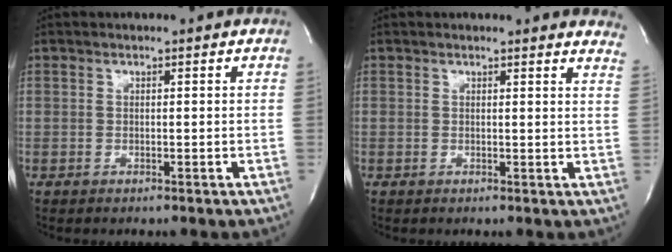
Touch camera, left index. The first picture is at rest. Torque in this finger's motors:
{"motor_torque": [0.56, -0.80, 0.10, -0.03]}